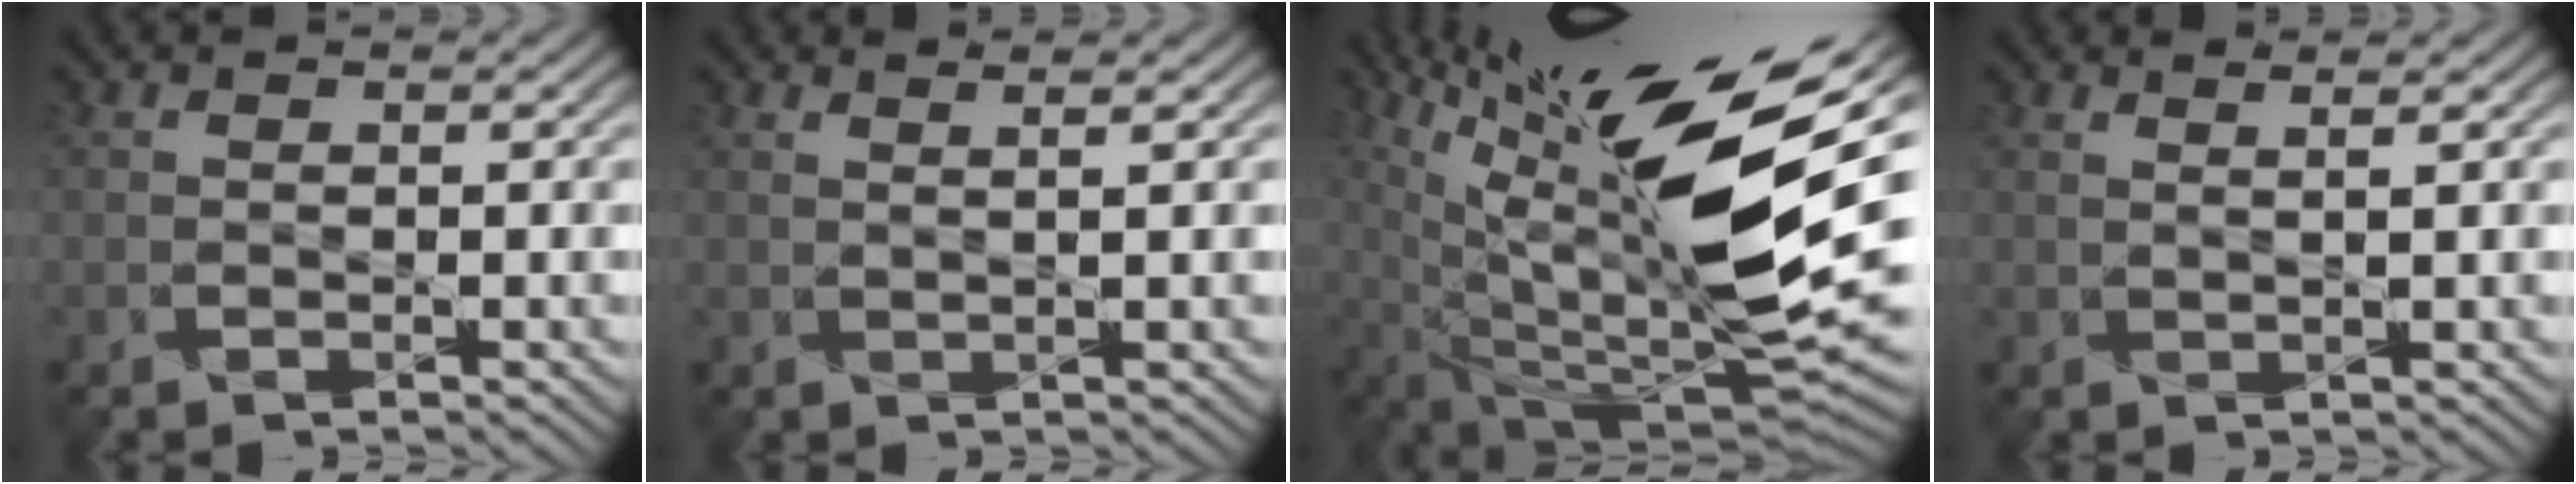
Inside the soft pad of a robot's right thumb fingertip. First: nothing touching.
{"total": 1.8, "force": [1.5, -0.8, 0.0], "torque": [-0.005, 0.004, 0.025]}
{"total": 20.3, "force": [9.4, 5.2, 17.2], "torque": [-0.275, 0.029, 0.156]}
{"total": 1.9, "force": [1.8, -0.7, 0.2], "torque": [-0.005, 0.001, 0.027]}